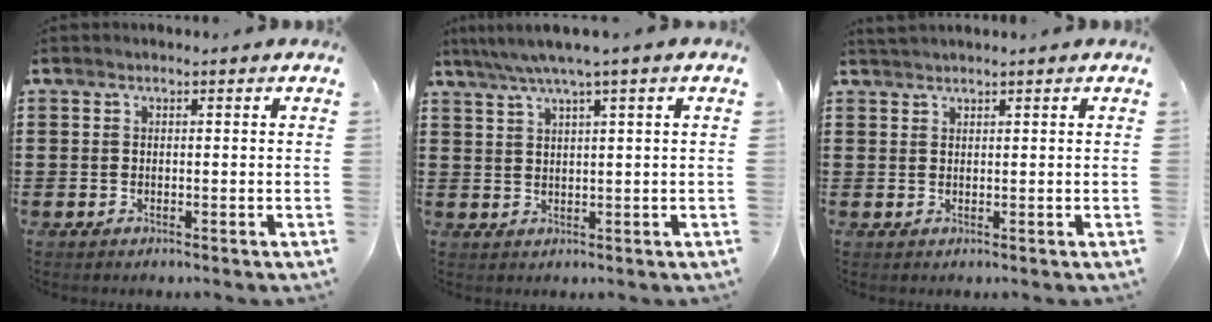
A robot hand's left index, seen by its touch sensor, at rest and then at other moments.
{"total": 3.4, "force": [1.8, -0.3, 2.9], "torque": [-0.060, -0.001, 0.029]}
{"total": 1.2, "force": [1.2, -0.2, 0.3], "torque": [-0.006, 0.000, 0.023]}